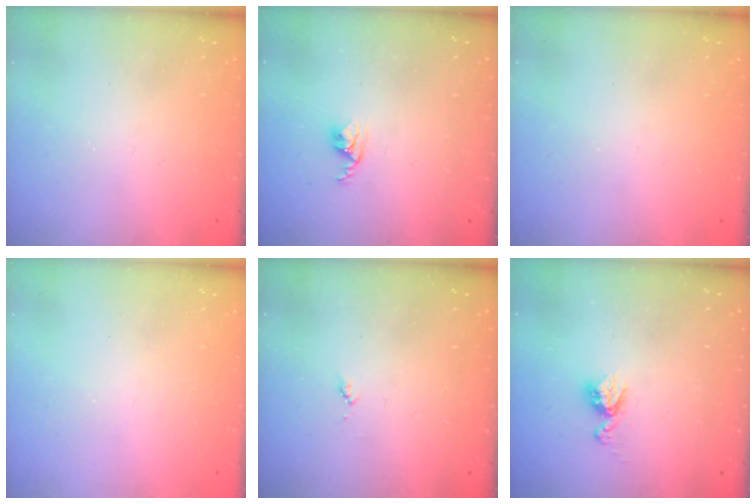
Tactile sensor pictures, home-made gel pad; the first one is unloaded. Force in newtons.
{"total": 2.9, "press": 2.9, "slide": 0.4}
{"total": 0.0}
{"total": 0.0}
{"total": 3.6, "press": 3.6, "slide": 0.5}
{"total": 5.0, "press": 4.9, "slide": 0.6}